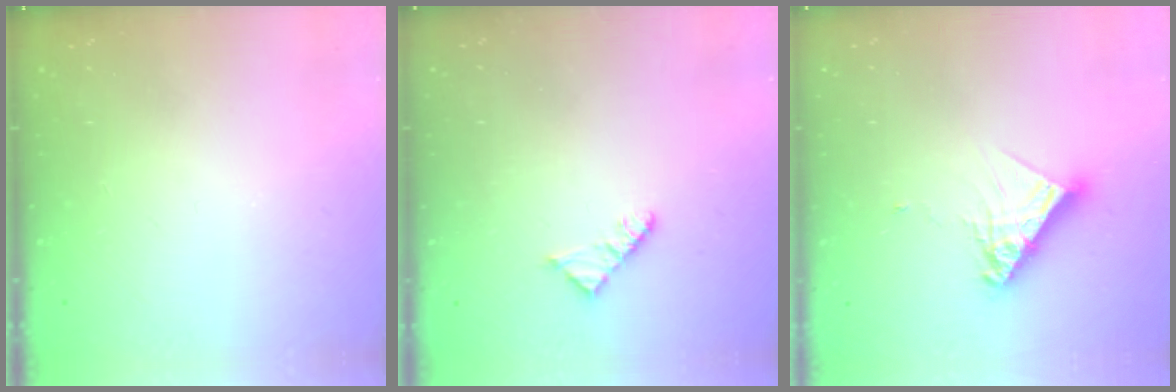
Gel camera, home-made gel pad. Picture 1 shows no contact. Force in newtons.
{"total": 2.3, "press": 2.3, "slide": 0.4}
{"total": 10.1, "press": 10.1, "slide": 0.9}